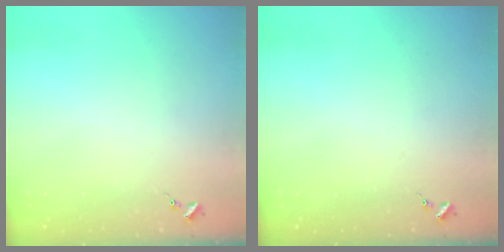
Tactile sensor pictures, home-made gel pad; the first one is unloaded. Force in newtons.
{"total": 0.0}